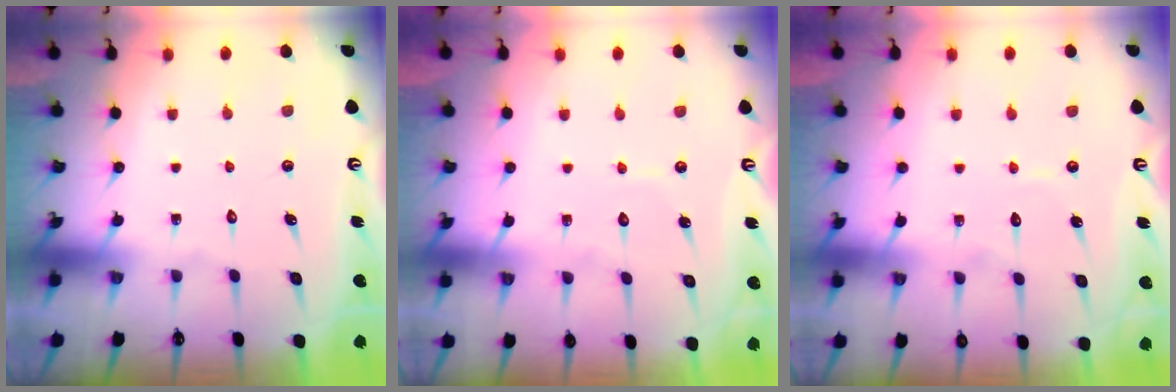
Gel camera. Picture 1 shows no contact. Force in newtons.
{"total": 3.7, "press": 3.7, "slide": 0.3}
{"total": 3.6, "press": 3.6, "slide": 0.3}